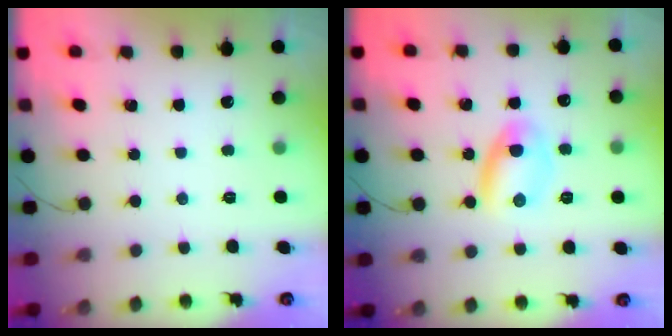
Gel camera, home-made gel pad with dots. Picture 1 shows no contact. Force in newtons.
{"total": 5.6, "press": 5.4, "slide": 1.5}